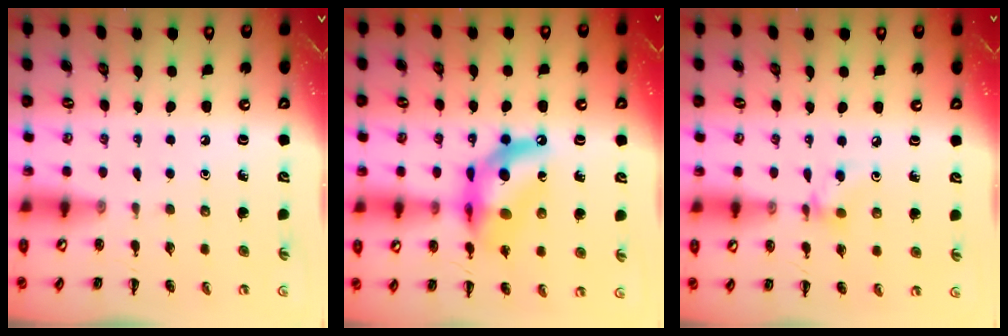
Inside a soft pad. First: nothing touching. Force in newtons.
{"total": 13.6, "press": 13.0, "slide": 3.7}
{"total": 5.7, "press": 5.7, "slide": 1.0}